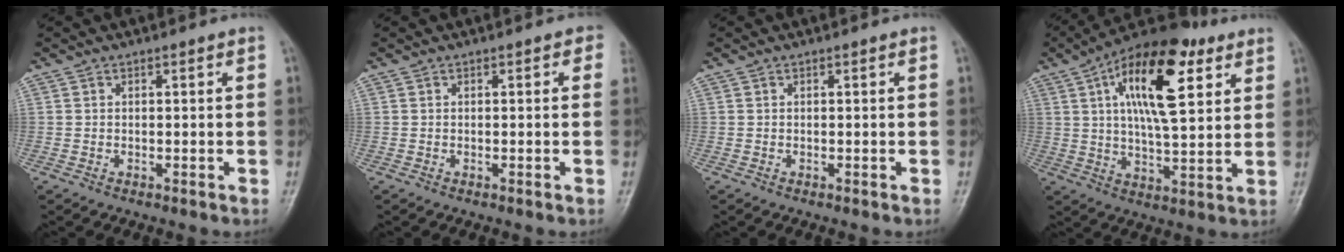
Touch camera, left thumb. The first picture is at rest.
{"total": 1.0, "force": [0.2, 0.7, 0.7], "torque": [0.010, 0.005, -0.006]}
{"total": 0.0}
{"total": 19.3, "force": [7.6, 7.5, 16.1], "torque": [-0.243, -0.010, 0.117]}